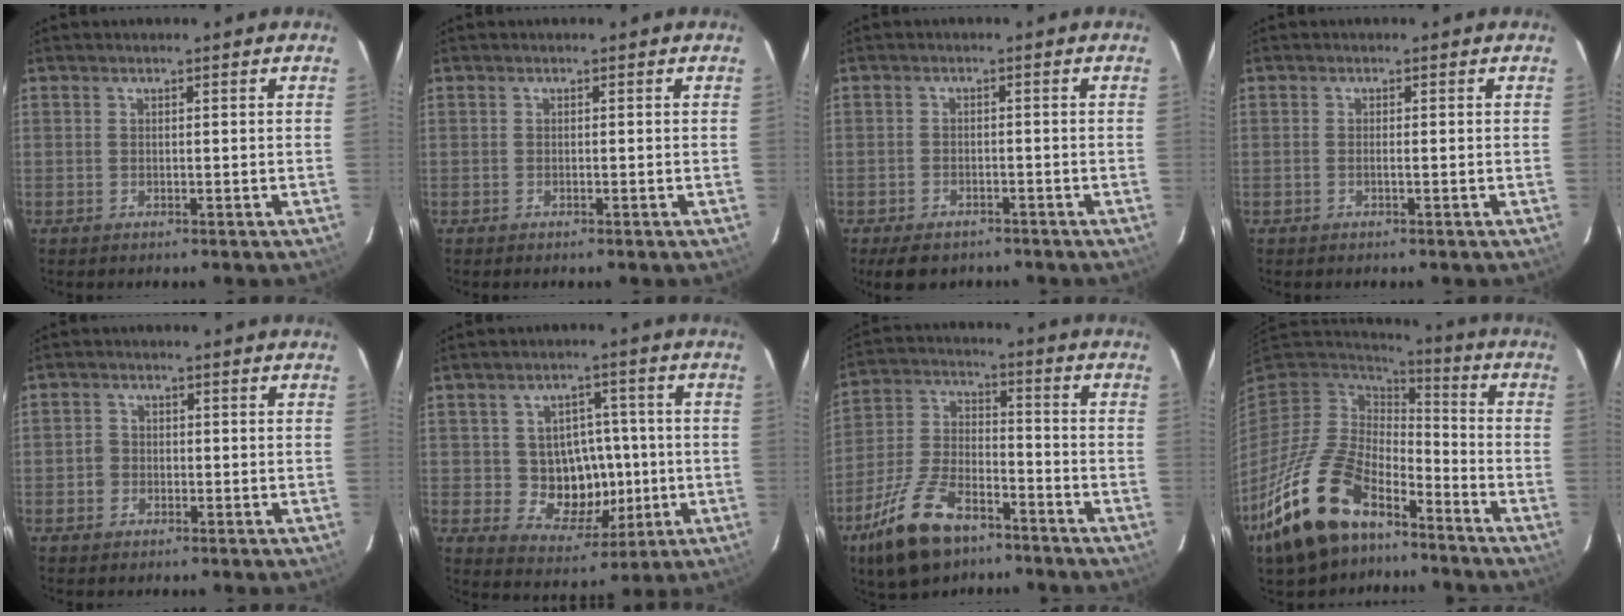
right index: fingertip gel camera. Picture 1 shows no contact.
{"total": 0.0}
{"total": 6.0, "force": [-4.5, 3.1, 2.5], "torque": [-0.060, -0.006, -0.064]}
{"total": 0.6, "force": [-0.3, -0.2, 0.5], "torque": [-0.010, 0.001, -0.007]}
{"total": 2.4, "force": [-0.9, 2.2, 0.4], "torque": [-0.009, 0.005, -0.019]}
{"total": 10.1, "force": [-0.9, 8.8, 4.9], "torque": [-0.096, 0.009, 0.003]}
{"total": 16.1, "force": [-10.4, 7.6, 9.7], "torque": [-0.212, -0.007, -0.186]}
{"total": 21.6, "force": [-13.9, 10.5, 12.7], "torque": [-0.277, -0.027, -0.247]}